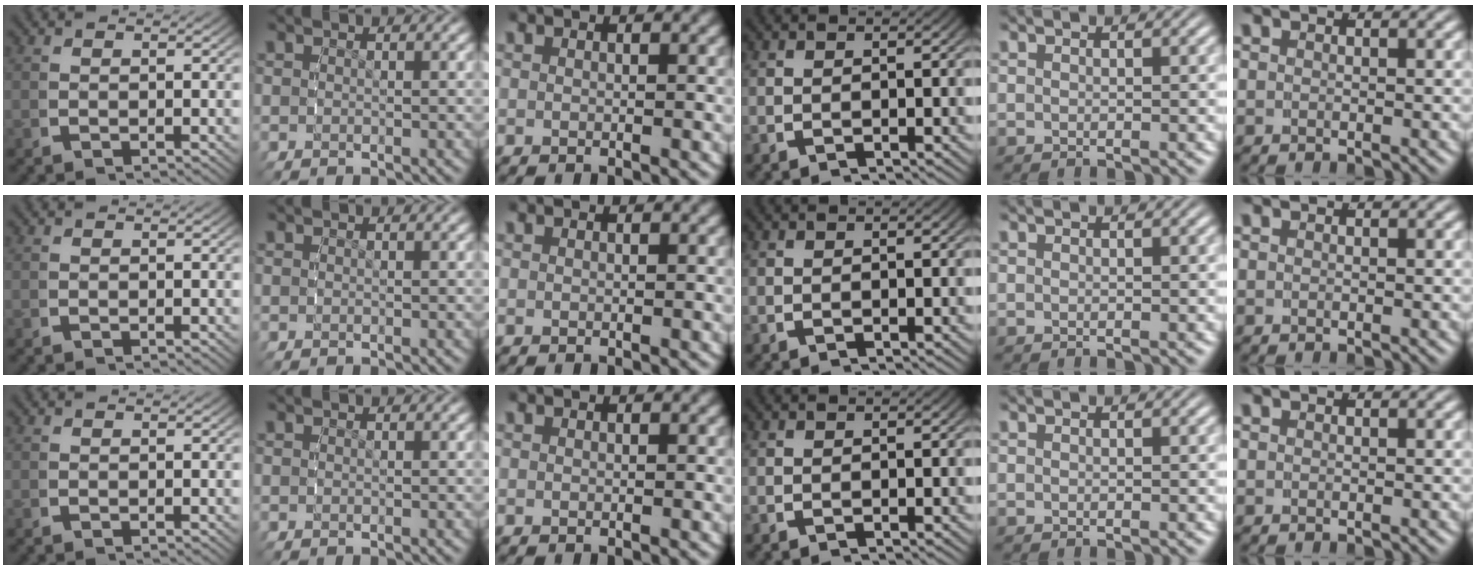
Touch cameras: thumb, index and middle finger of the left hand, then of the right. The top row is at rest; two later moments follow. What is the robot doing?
{"motion": "reach", "object": "photo album"}